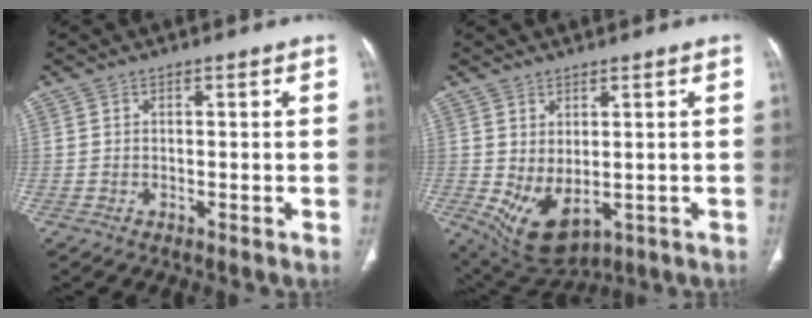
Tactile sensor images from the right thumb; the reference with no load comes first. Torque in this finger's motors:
{"motor_torque": [-0.11, 0.71, 0.52, 0.66, 0.27]}